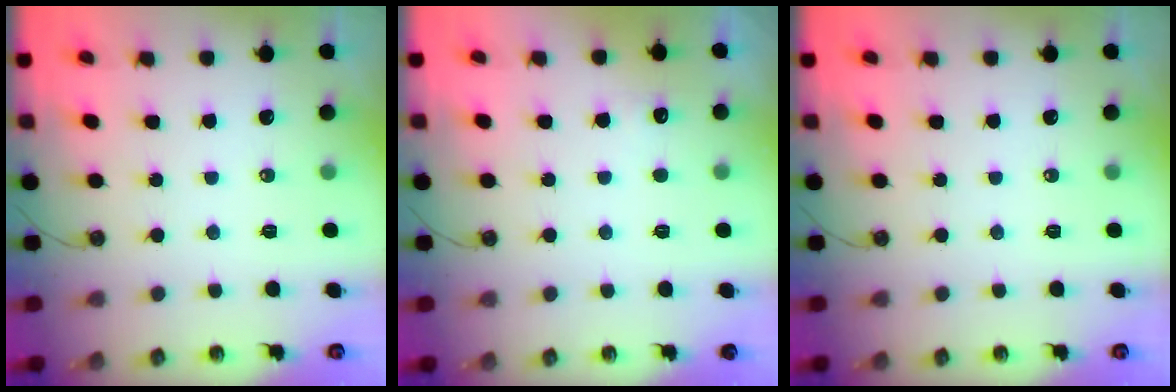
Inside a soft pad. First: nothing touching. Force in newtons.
{"total": 2.9, "press": 2.7, "slide": 1.1}
{"total": 0.0}